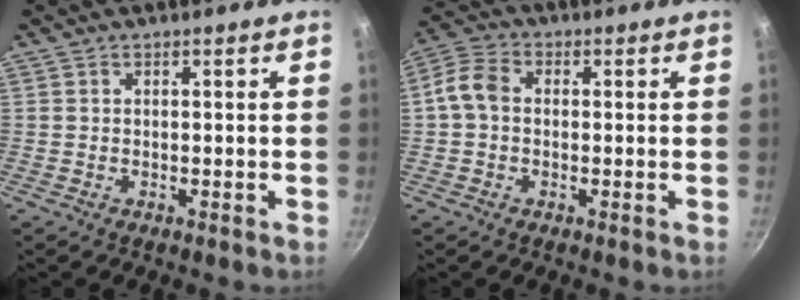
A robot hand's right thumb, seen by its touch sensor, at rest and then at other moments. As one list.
[{"total": 5.7, "force": [-0.3, 4.4, 3.7], "torque": [-0.073, 0.021, -0.022]}]